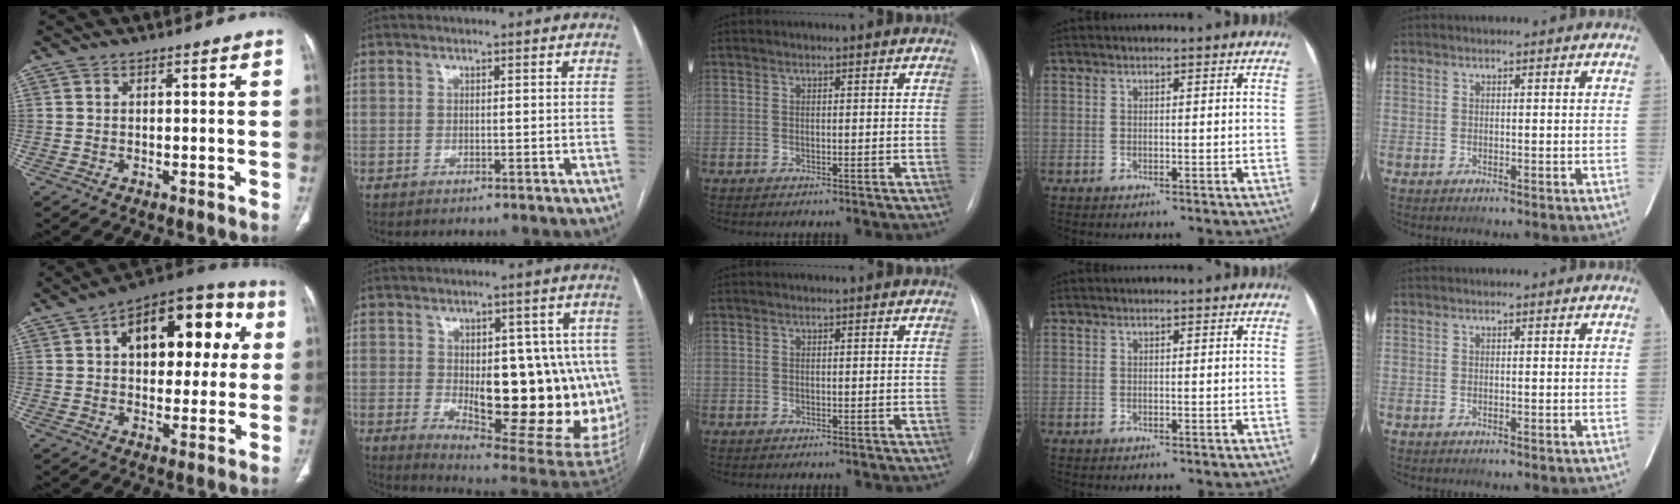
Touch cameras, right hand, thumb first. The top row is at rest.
{"thumb": {"total": 20.4, "force": [5.4, 11.4, 16.0], "torque": [-0.166, 0.025, 0.068]}, "index": {"total": 21.1, "force": [-2.3, 8.2, 19.3], "torque": [-0.171, 0.011, 0.000]}}